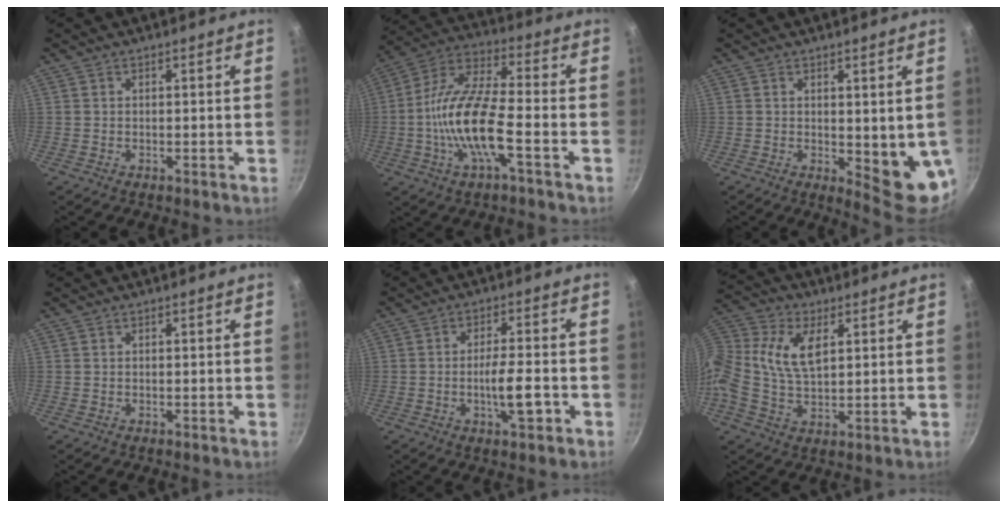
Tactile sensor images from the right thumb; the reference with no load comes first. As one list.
[{"total": 15.3, "force": [-4.1, 5.0, 13.9], "torque": [-0.268, 0.038, -0.093]}, {"total": 8.5, "force": [0.3, 3.0, 8.0], "torque": [-0.077, -0.018, 0.012]}, {"total": 0.0}, {"total": 6.8, "force": [-2.3, 1.9, 6.1], "torque": [-0.092, 0.016, -0.040]}, {"total": 12.4, "force": [2.6, 7.3, 9.7], "torque": [-0.203, 0.012, 0.035]}]